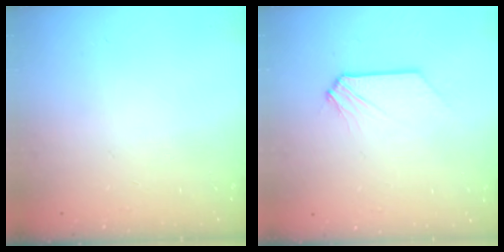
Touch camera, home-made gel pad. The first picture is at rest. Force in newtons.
{"total": 0.0}